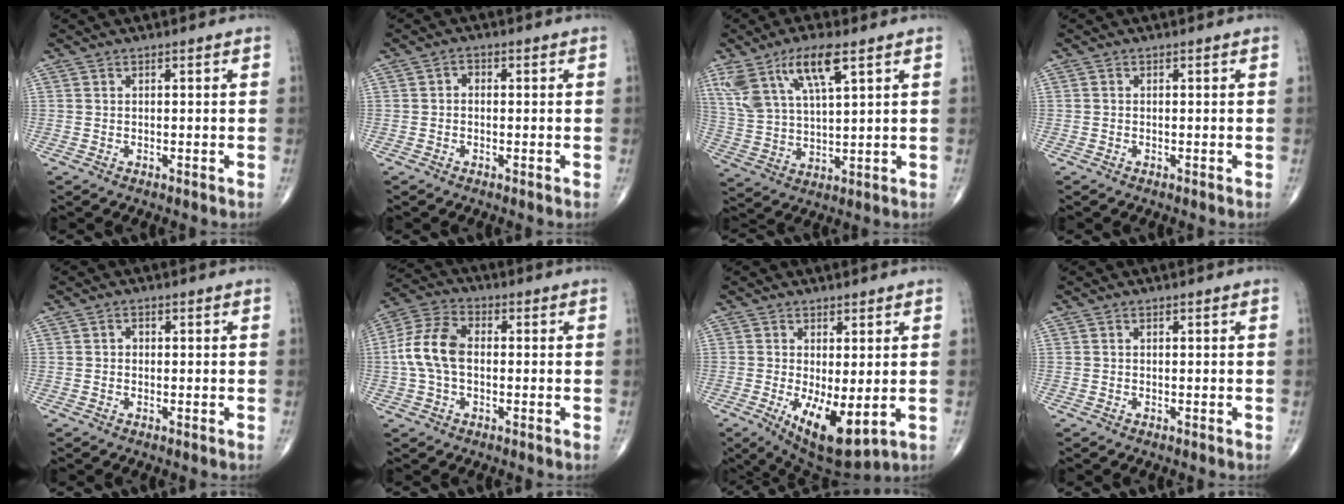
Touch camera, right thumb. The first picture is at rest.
{"total": 1.4, "force": [0.0, 1.1, 0.9], "torque": [-0.007, 0.007, -0.005]}
{"total": 12.9, "force": [7.1, 4.2, 10.0], "torque": [-0.202, -0.015, 0.142]}
{"total": 0.0}
{"total": 1.0, "force": [0.1, 0.9, 0.5], "torque": [-0.004, 0.002, -0.001]}
{"total": 10.1, "force": [-0.1, 6.2, 7.9], "torque": [-0.167, 0.027, -0.010]}
{"total": 10.3, "force": [-1.9, 4.1, 9.3], "torque": [-0.144, -0.026, -0.015]}
{"total": 0.0}